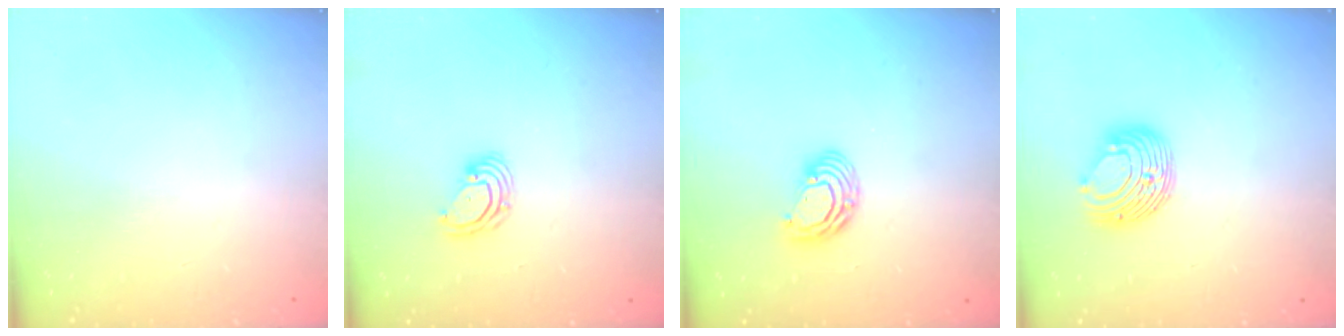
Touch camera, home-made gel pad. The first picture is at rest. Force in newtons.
{"total": 5.1, "press": 5.0, "slide": 0.6}
{"total": 7.8, "press": 7.7, "slide": 1.2}
{"total": 10.6, "press": 10.6, "slide": 0.3}